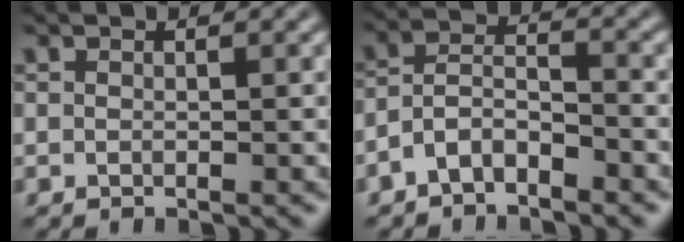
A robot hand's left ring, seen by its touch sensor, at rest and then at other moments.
{"total": 3.6, "force": [-2.4, 1.5, 2.2], "torque": [-0.041, 0.012, -0.052]}